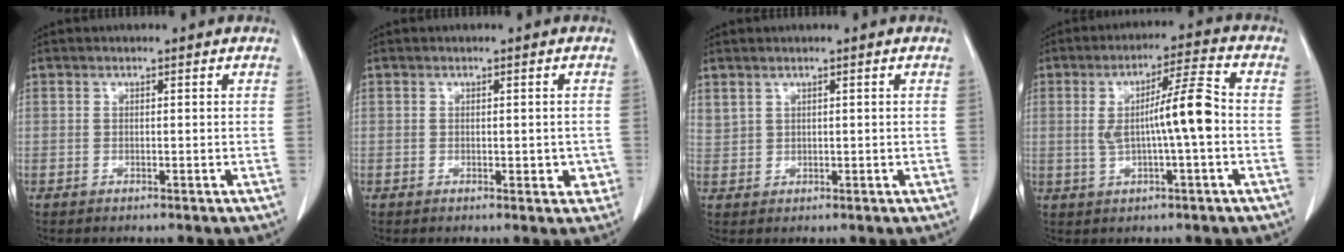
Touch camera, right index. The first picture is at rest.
{"total": 2.8, "force": [-0.4, 1.6, 2.2], "torque": [-0.016, 0.004, 0.000]}
{"total": 2.0, "force": [1.5, 1.1, 0.7], "torque": [-0.017, 0.008, 0.039]}
{"total": 8.8, "force": [-0.2, 0.4, 8.8], "torque": [-0.151, 0.015, -0.006]}